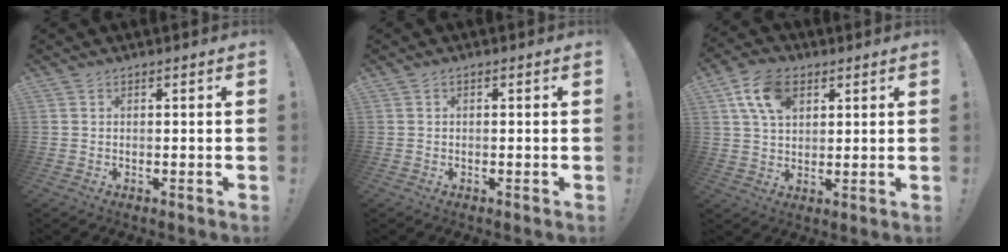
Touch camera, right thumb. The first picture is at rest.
{"total": 0.7, "force": [-0.6, 0.0, 0.4], "torque": [-0.006, 0.001, -0.012]}
{"total": 11.4, "force": [4.7, 7.2, 7.5], "torque": [-0.136, 0.004, 0.089]}